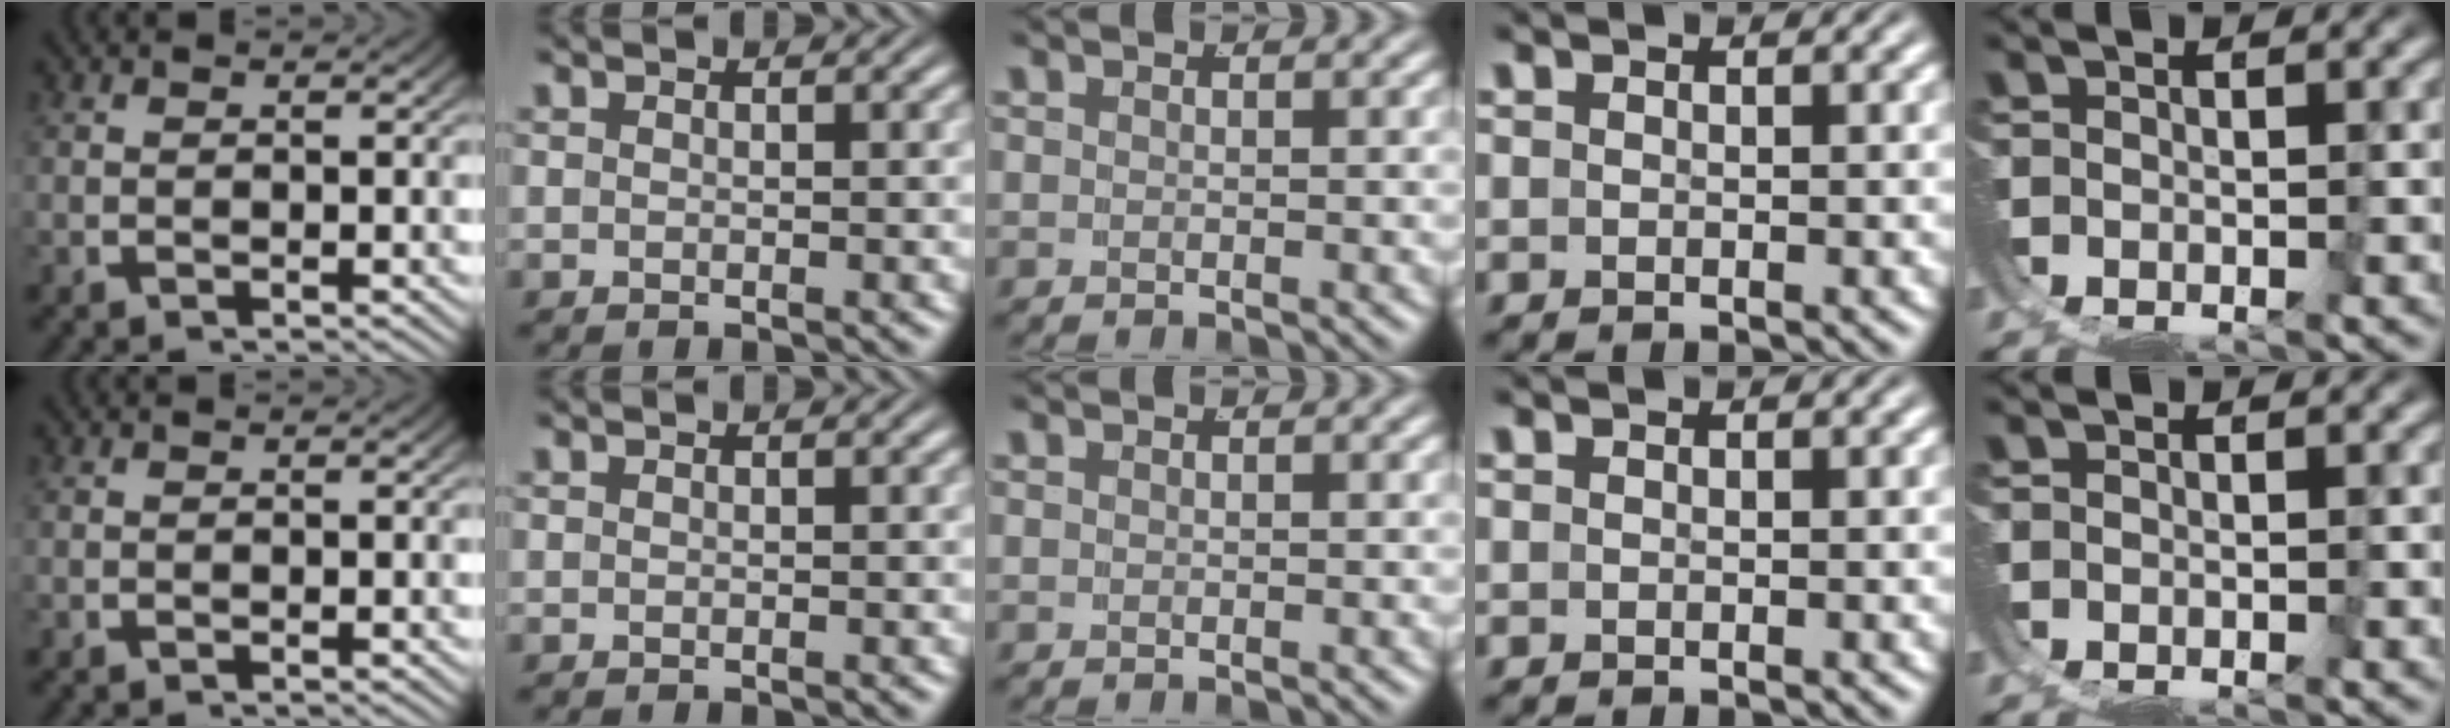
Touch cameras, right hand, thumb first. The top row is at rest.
{}